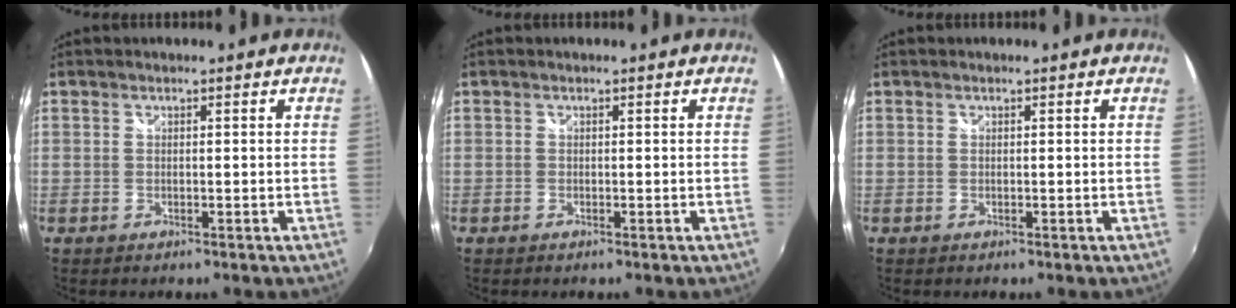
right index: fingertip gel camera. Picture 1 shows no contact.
{"total": 0.0}
{"total": 0.0}